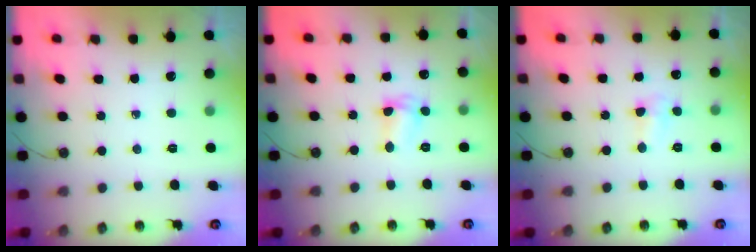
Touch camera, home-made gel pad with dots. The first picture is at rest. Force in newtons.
{"total": 3.6, "press": 3.5, "slide": 0.3}
{"total": 4.3, "press": 4.2, "slide": 0.5}